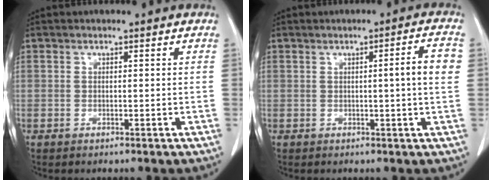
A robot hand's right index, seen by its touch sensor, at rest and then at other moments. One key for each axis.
{"total": 4.5, "fx": 0.3, "fy": -0.4, "fz": 4.5, "tx": -0.061, "ty": 0.001, "tz": 0.002}